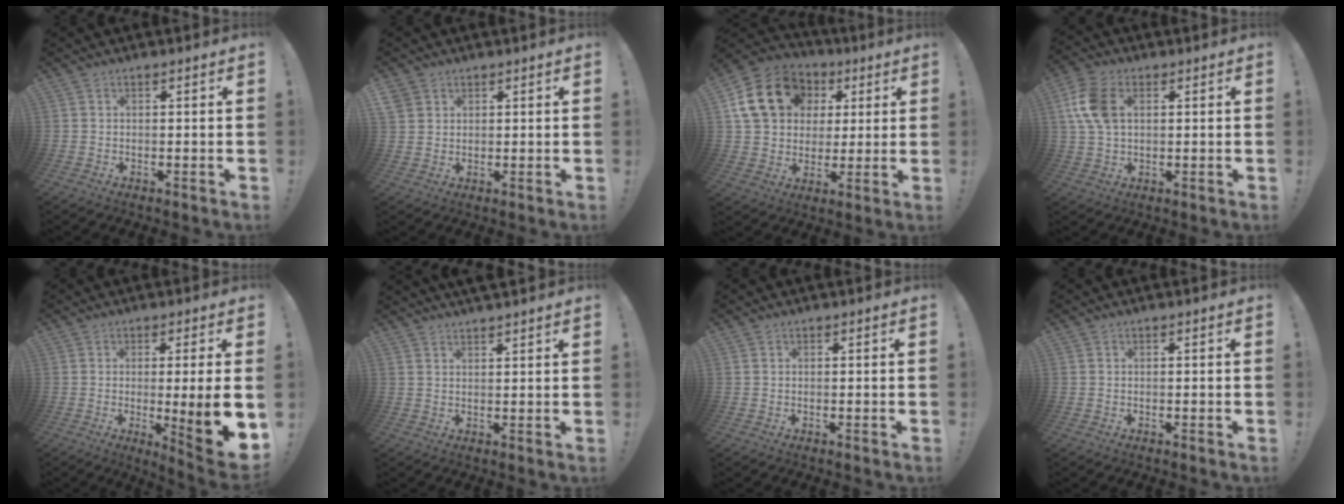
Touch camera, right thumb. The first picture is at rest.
{"total": 3.9, "force": [2.3, 3.0, 0.9], "torque": [-0.009, -0.011, 0.043]}
{"total": 18.9, "force": [6.3, 15.1, 9.5], "torque": [-0.141, -0.012, 0.137]}
{"total": 10.5, "force": [2.8, 6.9, 7.3], "torque": [-0.151, 0.004, 0.053]}
{"total": 11.2, "force": [-1.0, 0.2, 11.1], "torque": [-0.150, -0.014, -0.013]}
{"total": 2.8, "force": [2.7, 0.2, 0.7], "torque": [-0.012, -0.015, 0.050]}
{"total": 0.0}
{"total": 0.0}